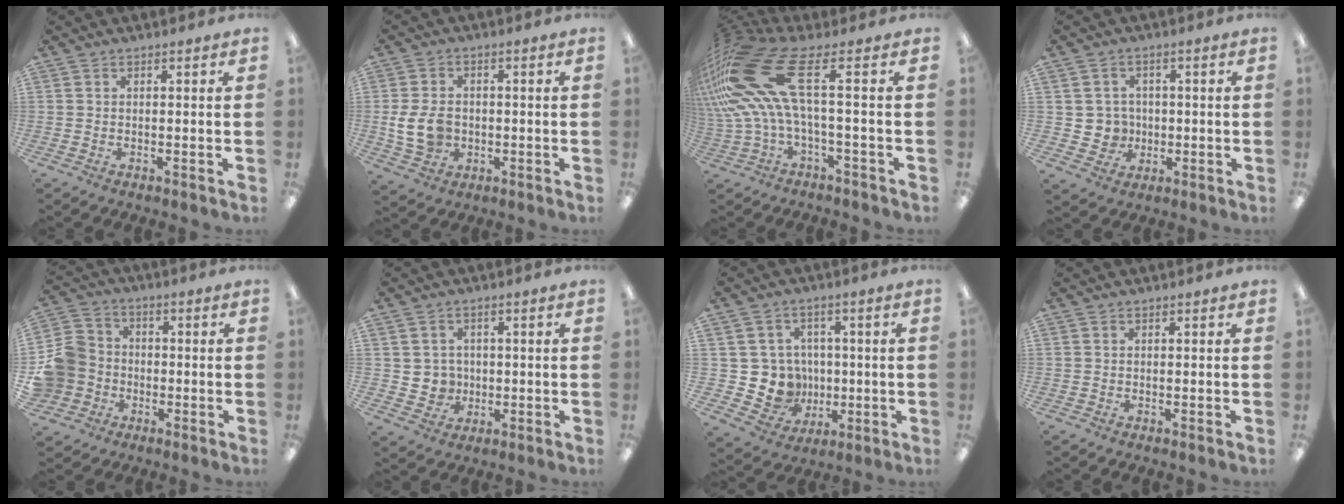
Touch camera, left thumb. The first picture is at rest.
{"total": 8.9, "force": [-0.9, 6.6, 5.9], "torque": [-0.135, 0.010, -0.013]}
{"total": 17.5, "force": [3.8, 6.5, 15.8], "torque": [-0.344, -0.038, 0.064]}
{"total": 5.2, "force": [0.1, 5.1, 0.9], "torque": [-0.015, 0.006, 0.005]}
{"total": 10.6, "force": [-2.7, 9.8, 3.2], "torque": [-0.083, 0.039, -0.044]}
{"total": 4.8, "force": [0.5, 4.7, 1.1], "torque": [-0.018, 0.006, 0.011]}
{"total": 9.3, "force": [1.0, 9.0, 1.8], "torque": [-0.048, -0.004, 0.033]}
{"total": 0.0}